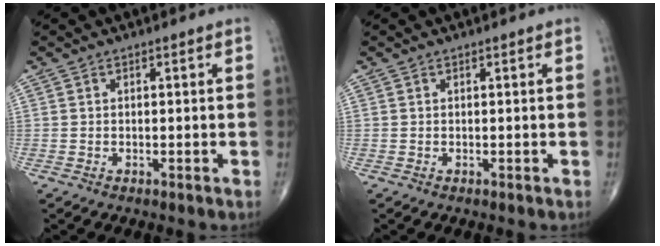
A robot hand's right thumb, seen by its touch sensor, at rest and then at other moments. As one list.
[{"total": 0.0}]